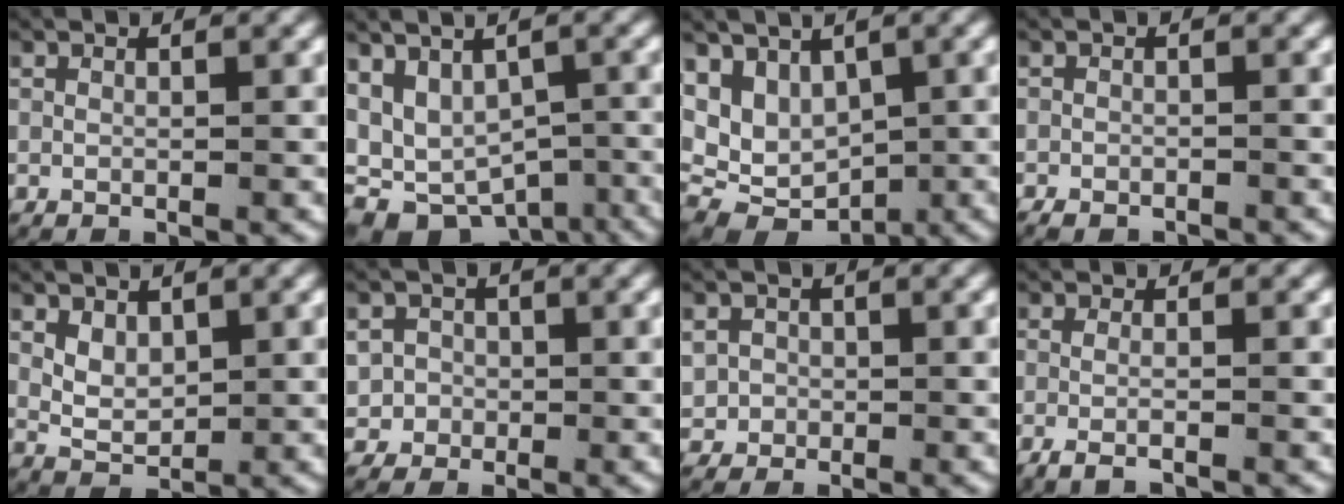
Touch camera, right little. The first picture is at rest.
{"total": 11.7, "force": [-4.9, 8.9, 5.8], "torque": [-0.119, -0.043, -0.074]}
{"total": 10.0, "force": [-0.3, 8.6, 5.2], "torque": [-0.124, -0.029, 0.000]}
{"total": 1.3, "force": [-1.2, 0.5, 0.3], "torque": [-0.008, -0.007, -0.019]}
{"total": 2.7, "force": [0.6, 2.0, 1.8], "torque": [-0.042, -0.014, 0.022]}
{"total": 5.0, "force": [-0.6, 4.8, 1.2], "torque": [-0.040, -0.012, -0.011]}
{"total": 3.7, "force": [-0.1, 3.6, 1.0], "torque": [-0.035, -0.010, 0.000]}
{"total": 2.2, "force": [-1.7, 0.3, 1.3], "torque": [-0.036, -0.006, -0.027]}